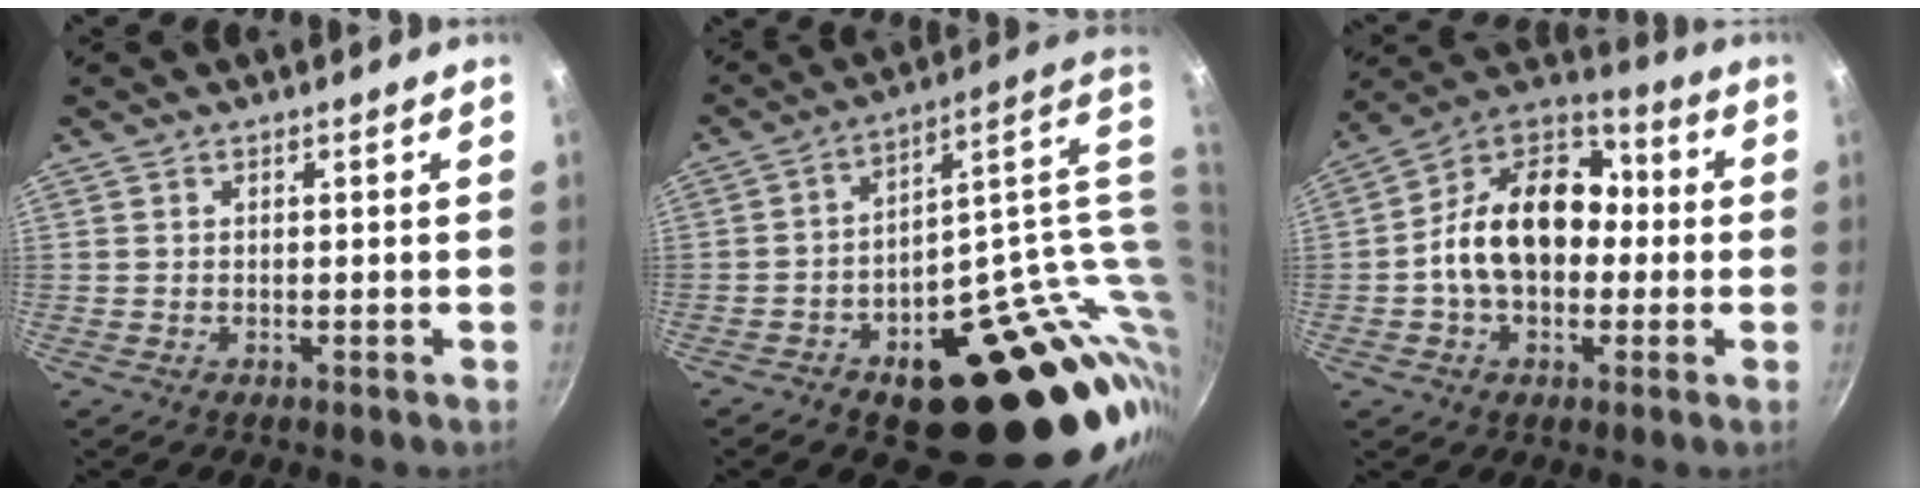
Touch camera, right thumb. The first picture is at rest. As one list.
[{"total": 28.2, "force": [0.8, 15.3, 23.7], "torque": [-0.221, 0.009, 0.037]}, {"total": 18.4, "force": [-0.7, 13.0, 12.9], "torque": [-0.175, 0.051, -0.031]}]